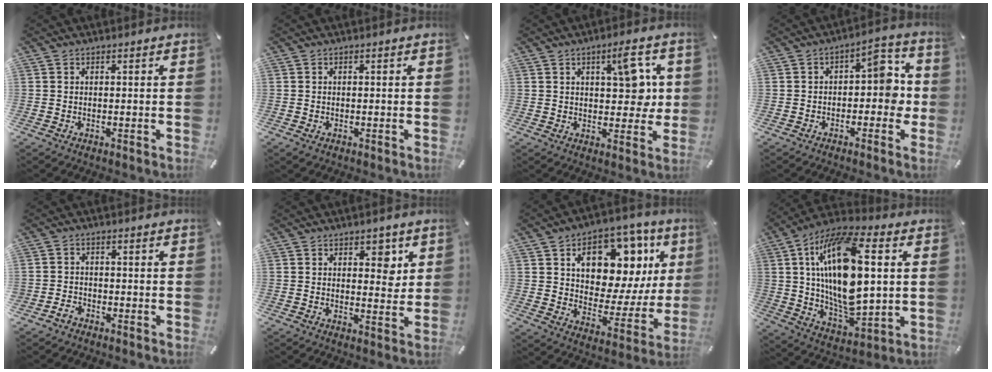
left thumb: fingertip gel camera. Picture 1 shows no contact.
{"total": 0.6, "force": [-0.1, 0.5, 0.3], "torque": [-0.005, 0.003, -0.004]}
{"total": 10.1, "force": [3.2, 5.0, 8.2], "torque": [-0.102, -0.009, 0.049]}
{"total": 8.3, "force": [-0.3, 5.1, 6.5], "torque": [-0.073, 0.001, -0.014]}
{"total": 2.3, "force": [-1.8, 1.4, 0.5], "torque": [-0.009, 0.009, -0.038]}
{"total": 5.4, "force": [2.4, 3.6, 3.3], "torque": [-0.025, -0.011, 0.032]}
{"total": 16.1, "force": [8.5, 10.1, 9.3], "torque": [-0.125, -0.058, 0.144]}
{"total": 22.7, "force": [4.9, 11.0, 19.2], "torque": [-0.390, -0.015, 0.077]}